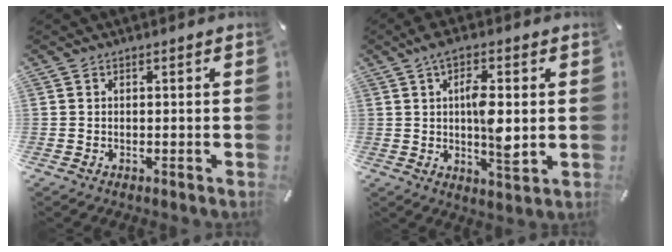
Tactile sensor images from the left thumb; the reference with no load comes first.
{"total": 9.6, "force": [1.4, 3.2, 9.0], "torque": [-0.156, -0.011, 0.017]}